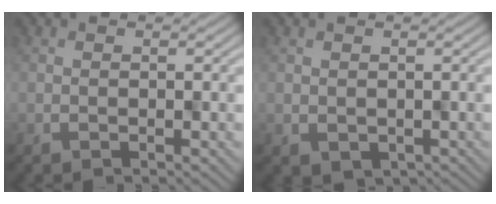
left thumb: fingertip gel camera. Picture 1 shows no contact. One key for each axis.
{"total": 1.6, "fx": -0.3, "fy": 1.4, "fz": 0.7, "tx": -0.009, "ty": -0.005, "tz": 0.004}